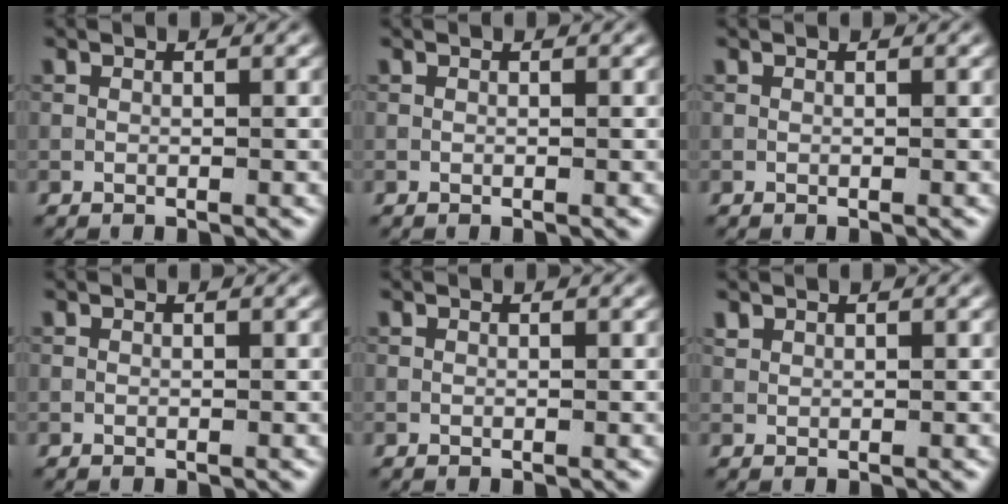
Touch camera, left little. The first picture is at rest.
{"total": 0.0}
{"total": 0.0}
{"total": 0.0}
{"total": 0.0}
{"total": 0.7, "force": [0.6, 0.3, 0.1], "torque": [-0.003, 0.005, 0.013]}